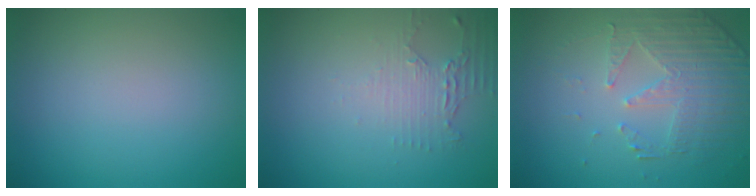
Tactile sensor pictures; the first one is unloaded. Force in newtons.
{"total": 2.3, "press": 1.6, "slide": 1.6}
{"total": 4.7, "press": 3.5, "slide": 3.2}